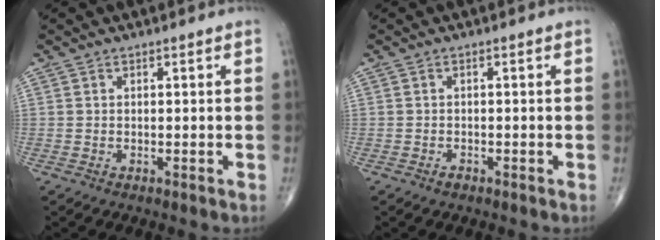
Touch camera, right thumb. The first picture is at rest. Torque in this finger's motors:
{"motor_torque": [-0.07, -0.14, -0.05, 0.00, 0.02]}